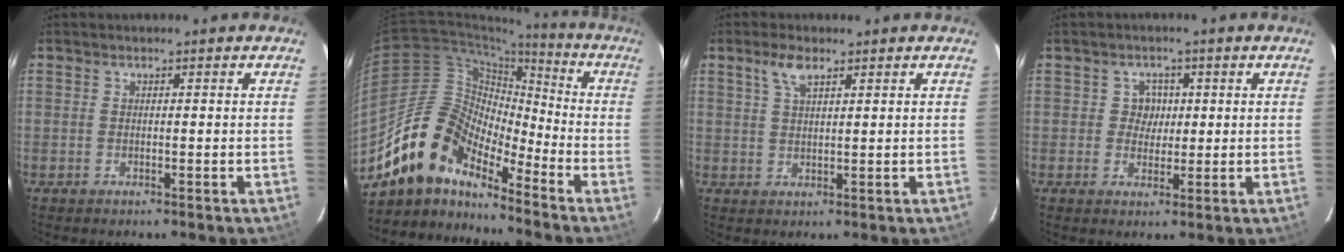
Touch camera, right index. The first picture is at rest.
{"total": 14.2, "force": [-12.0, 5.2, 5.5], "torque": [-0.095, 0.018, -0.234]}
{"total": 3.8, "force": [2.3, 1.2, 2.7], "torque": [-0.052, 0.007, 0.045]}
{"total": 3.1, "force": [0.3, 3.0, 0.4], "torque": [-0.001, 0.014, 0.004]}